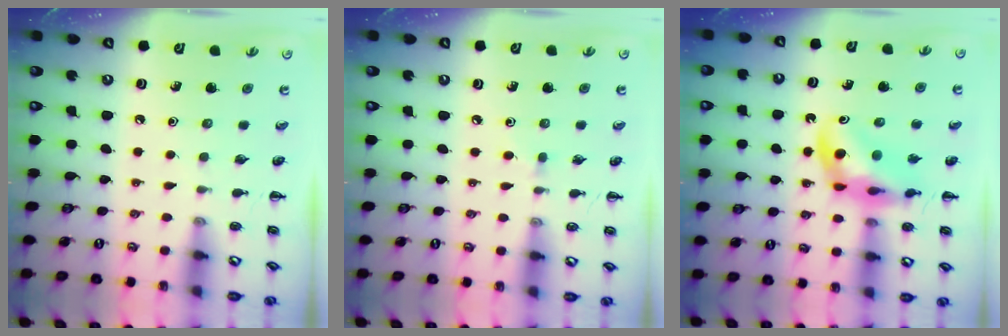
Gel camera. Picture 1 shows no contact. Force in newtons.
{"total": 3.2, "press": 3.0, "slide": 1.2}
{"total": 11.2, "press": 10.7, "slide": 3.1}